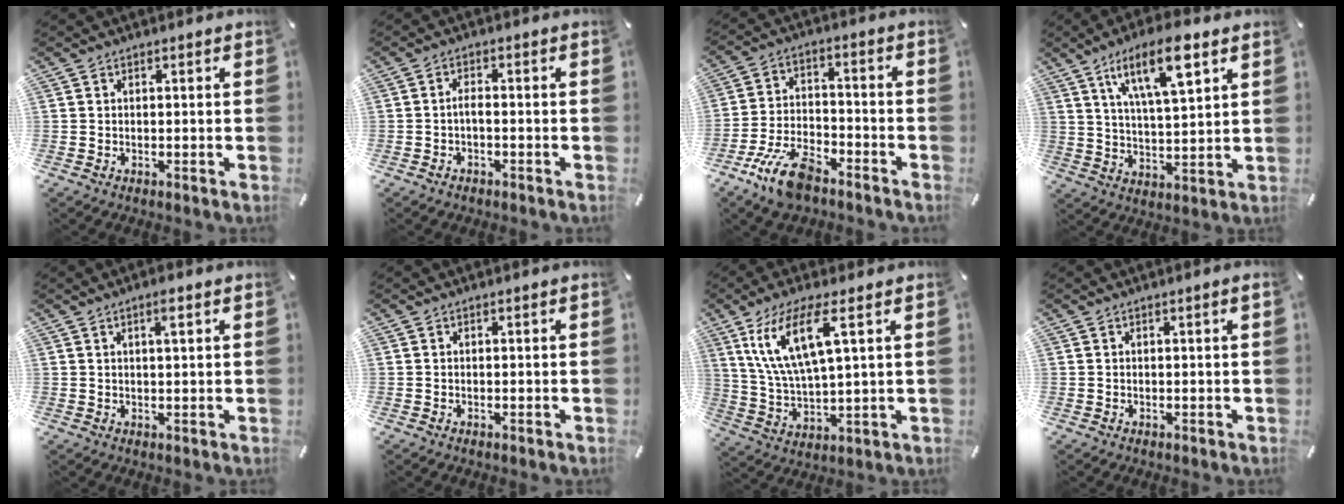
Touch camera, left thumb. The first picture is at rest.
{"total": 2.2, "force": [-1.0, 1.0, 1.7], "torque": [-0.039, 0.002, -0.021]}
{"total": 11.8, "force": [-8.0, 5.2, 7.0], "torque": [-0.146, 0.039, -0.151]}
{"total": 14.2, "force": [7.9, 4.5, 10.9], "torque": [-0.185, -0.023, 0.129]}
{"total": 2.7, "force": [1.3, 0.5, 2.3], "torque": [-0.049, 0.003, 0.021]}
{"total": 0.0}
{"total": 13.5, "force": [6.6, 3.8, 11.1], "torque": [-0.255, -0.008, 0.109]}
{"total": 1.0, "force": [0.3, 0.1, 1.0], "torque": [-0.017, 0.000, 0.004]}